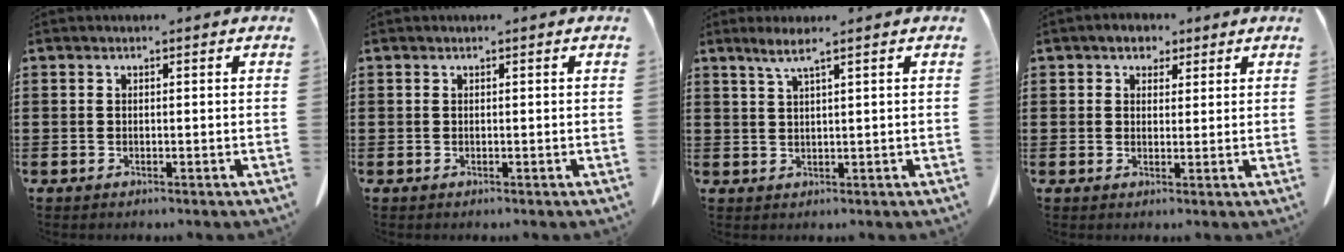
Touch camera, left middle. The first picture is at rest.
{"total": 0.0}
{"total": 2.9, "force": [1.8, -0.4, 2.2], "torque": [-0.047, -0.003, 0.033]}
{"total": 2.8, "force": [2.1, 1.8, 0.6], "torque": [-0.015, 0.007, 0.038]}